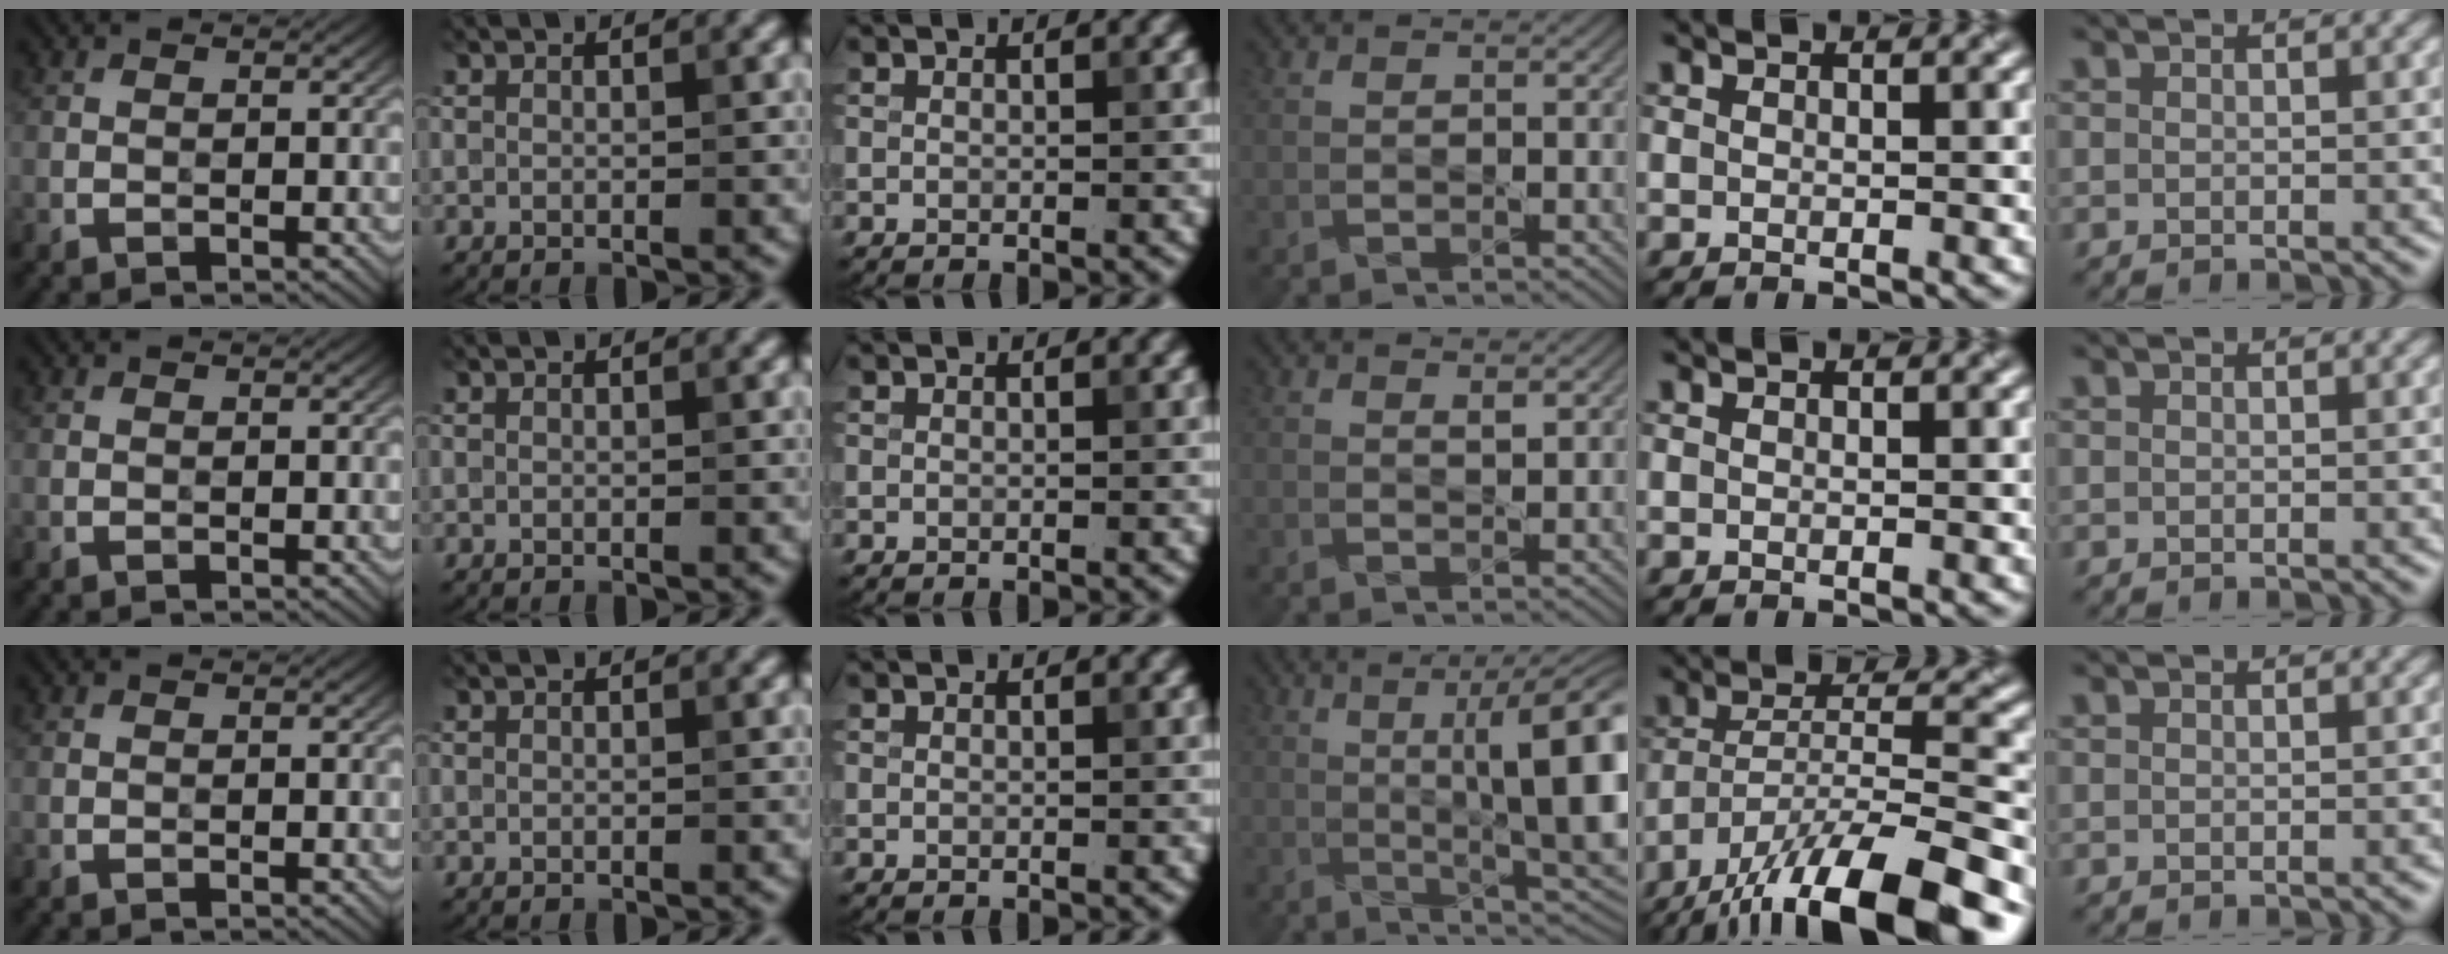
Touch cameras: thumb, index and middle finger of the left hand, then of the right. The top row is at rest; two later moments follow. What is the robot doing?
{"motion": "dispense", "object": "syringe"}